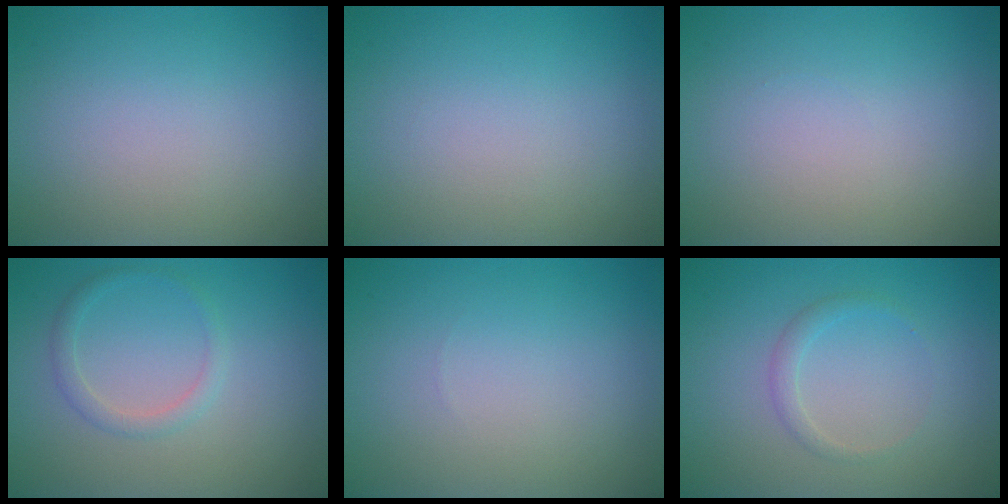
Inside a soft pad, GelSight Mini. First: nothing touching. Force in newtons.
{"total": 0.0}
{"total": 0.0}
{"total": 1.5, "press": 1.5, "slide": 0.0}
{"total": 0.0}
{"total": 1.2, "press": 1.2, "slide": 0.1}